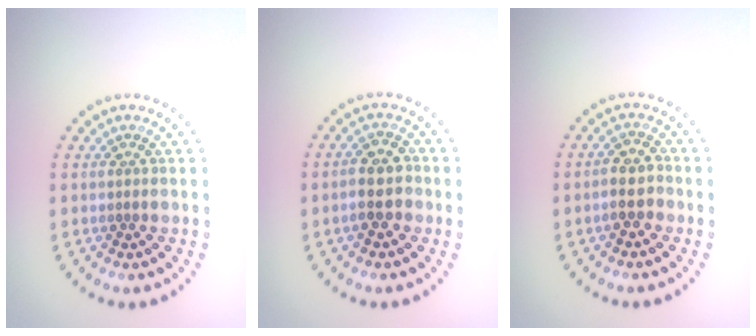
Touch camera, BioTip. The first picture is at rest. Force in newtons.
{"total": 2.8, "press": 2.7, "slide": 0.8}
{"total": 2.5, "press": 2.2, "slide": 1.0}